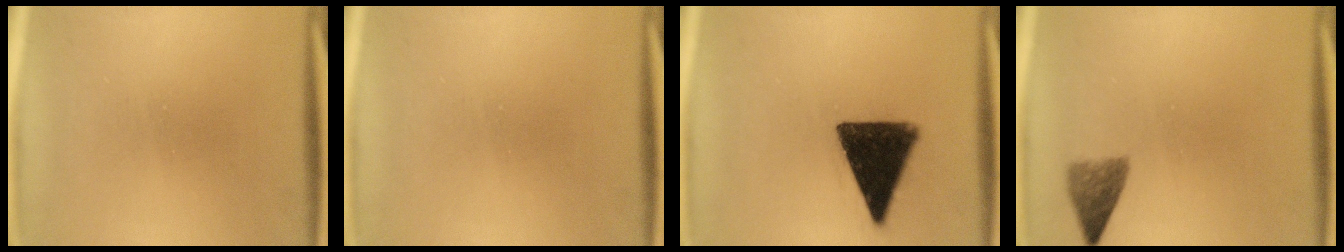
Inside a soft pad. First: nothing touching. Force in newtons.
{"total": 0.0}
{"total": 12.9}
{"total": 3.1}